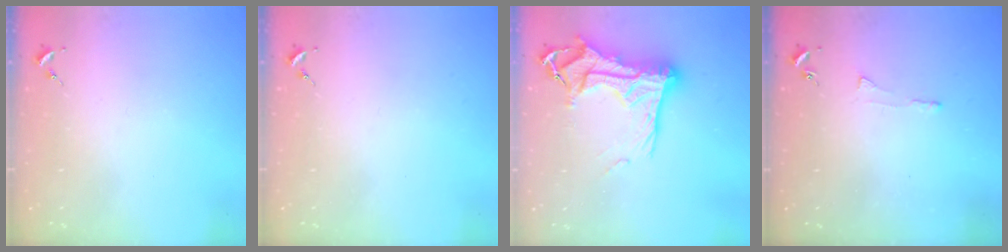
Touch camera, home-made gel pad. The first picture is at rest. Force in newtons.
{"total": 0.0}
{"total": 21.2, "press": 21.1, "slide": 1.9}
{"total": 3.0, "press": 2.9, "slide": 0.5}